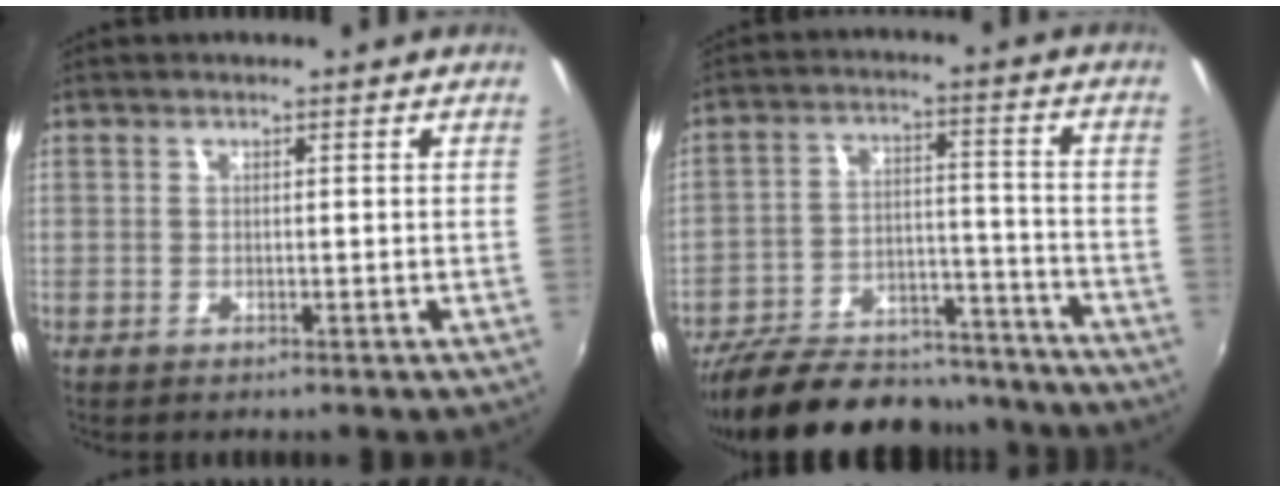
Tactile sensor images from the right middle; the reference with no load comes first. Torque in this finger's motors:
{"motor_torque": [1.10, -1.04, 0.35, 0.21]}